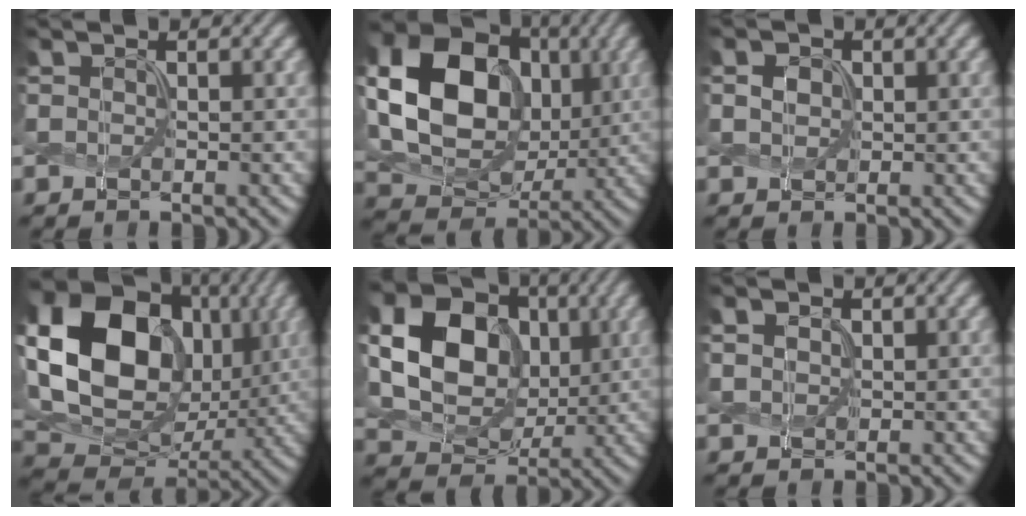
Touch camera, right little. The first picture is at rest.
{"total": 13.6, "force": [1.1, 10.5, 8.5], "torque": [-0.184, 0.001, 0.027]}
{"total": 0.7, "force": [-0.3, 0.7, 0.0], "torque": [-0.013, 0.003, 0.007]}
{"total": 19.0, "force": [2.6, 15.2, 11.1], "torque": [-0.250, 0.017, 0.064]}
{"total": 11.3, "force": [1.1, 8.8, 6.9], "torque": [-0.161, 0.007, 0.018]}
{"total": 0.5, "force": [0.0, 0.5, 0.0], "torque": [-0.015, 0.001, 0.015]}